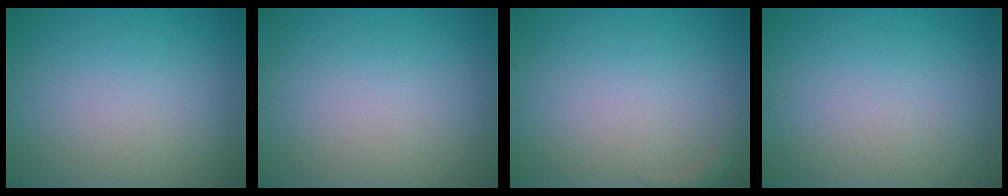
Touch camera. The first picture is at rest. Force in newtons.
{"total": 0.0}
{"total": 1.0, "press": 1.0, "slide": 0.2}
{"total": 0.0}